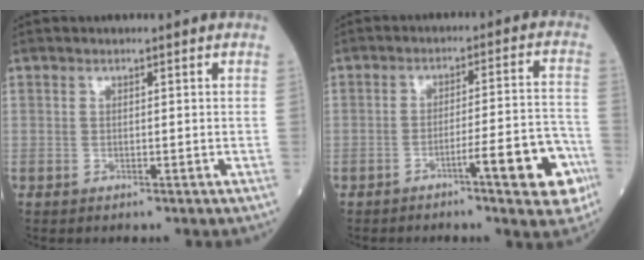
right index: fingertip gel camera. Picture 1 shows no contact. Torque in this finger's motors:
{"motor_torque": [0.18, -0.16, 0.16, 0.03]}